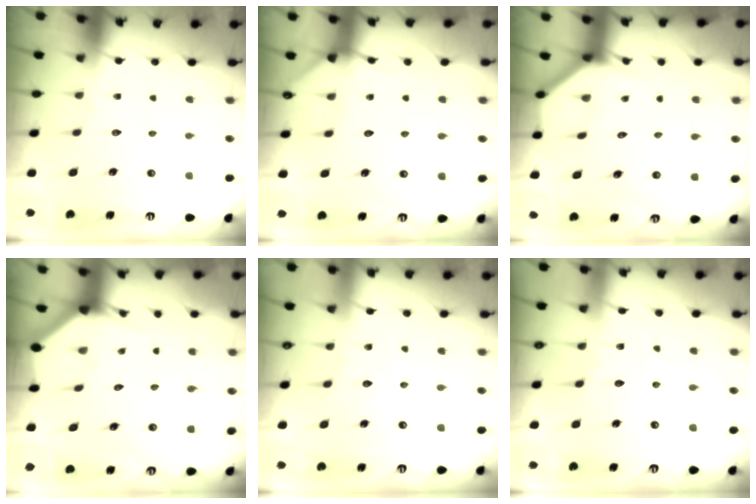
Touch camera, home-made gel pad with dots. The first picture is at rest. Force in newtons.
{"total": 4.4, "press": 4.3, "slide": 0.5}
{"total": 3.8, "press": 3.8, "slide": 0.3}
{"total": 2.9, "press": 2.9, "slide": 0.1}
{"total": 5.3, "press": 5.3, "slide": 0.4}
{"total": 6.7, "press": 6.7, "slide": 0.7}